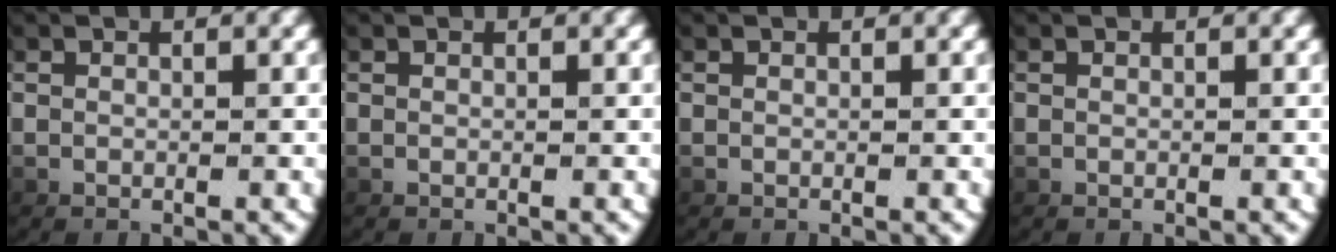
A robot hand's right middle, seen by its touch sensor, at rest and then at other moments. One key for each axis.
{"total": 0.0}
{"total": 0.0}
{"total": 0.0}